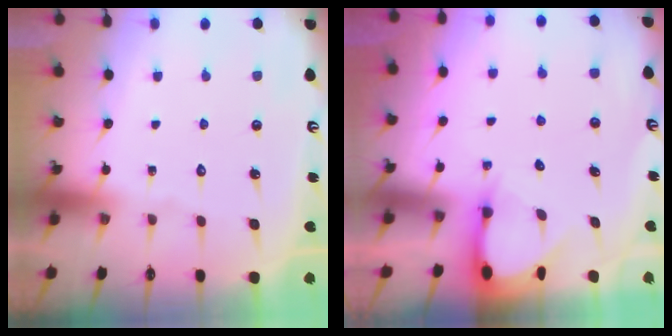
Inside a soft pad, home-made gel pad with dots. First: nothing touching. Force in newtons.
{"total": 2.8, "press": 2.8, "slide": 0.2}